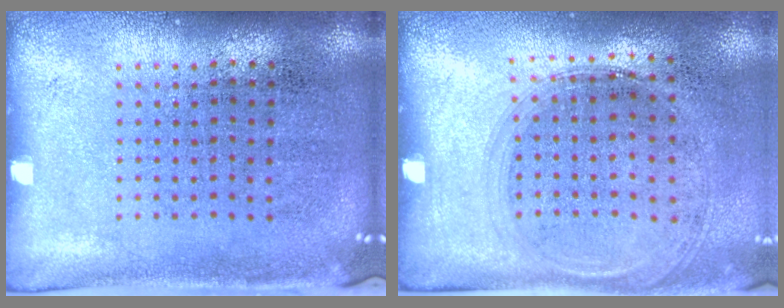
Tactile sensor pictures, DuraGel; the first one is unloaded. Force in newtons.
{"total": 1.3, "press": 1.2, "slide": 0.5}